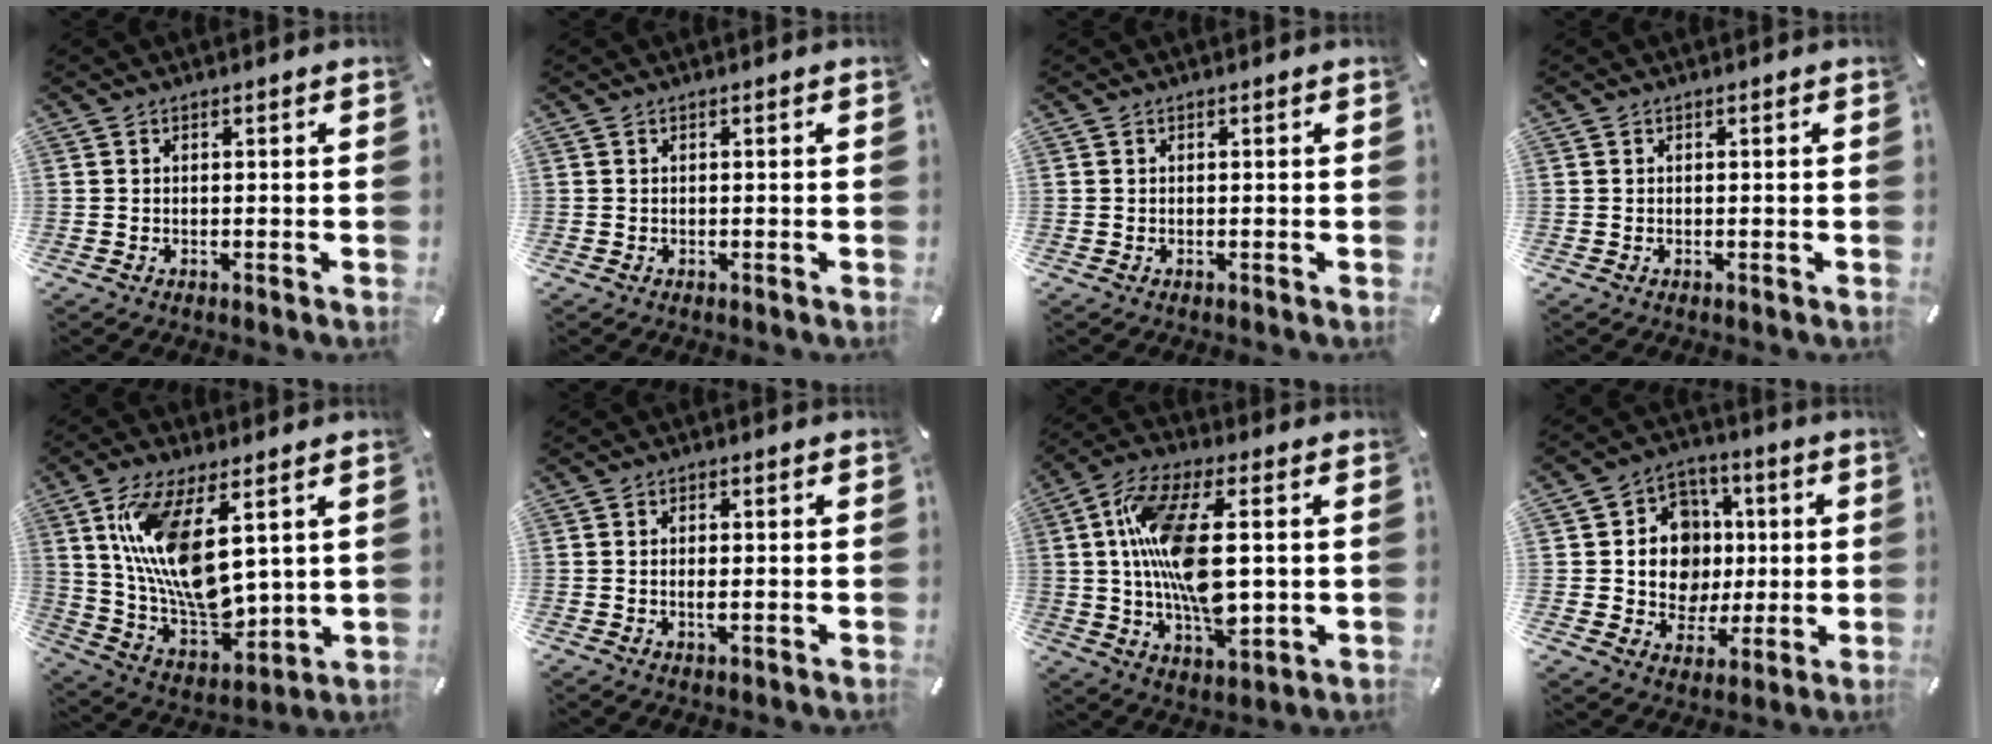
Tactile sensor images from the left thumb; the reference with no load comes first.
{"total": 0.0}
{"total": 0.0}
{"total": 0.0}
{"total": 16.8, "force": [6.2, 7.9, 13.4], "torque": [-0.287, -0.040, 0.110]}
{"total": 2.1, "force": [-0.1, 0.9, 1.9], "torque": [-0.035, 0.000, -0.003]}
{"total": 17.6, "force": [1.6, 7.8, 15.8], "torque": [-0.329, -0.003, 0.026]}
{"total": 12.6, "force": [0.5, 11.8, 4.4], "torque": [-0.061, 0.006, 0.020]}